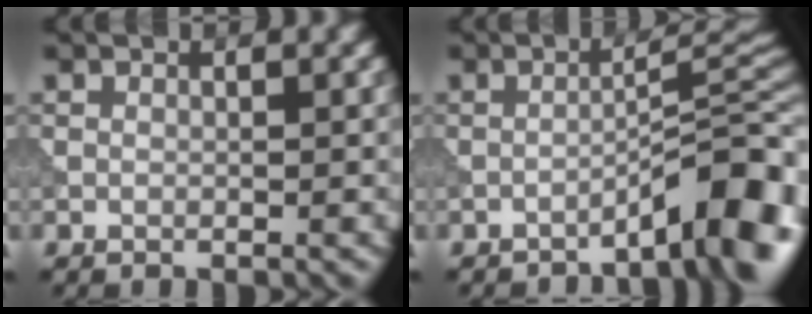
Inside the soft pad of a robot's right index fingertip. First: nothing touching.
{"total": 7.4, "force": [-4.5, 1.3, 5.7], "torque": [-0.071, 0.025, -0.069]}